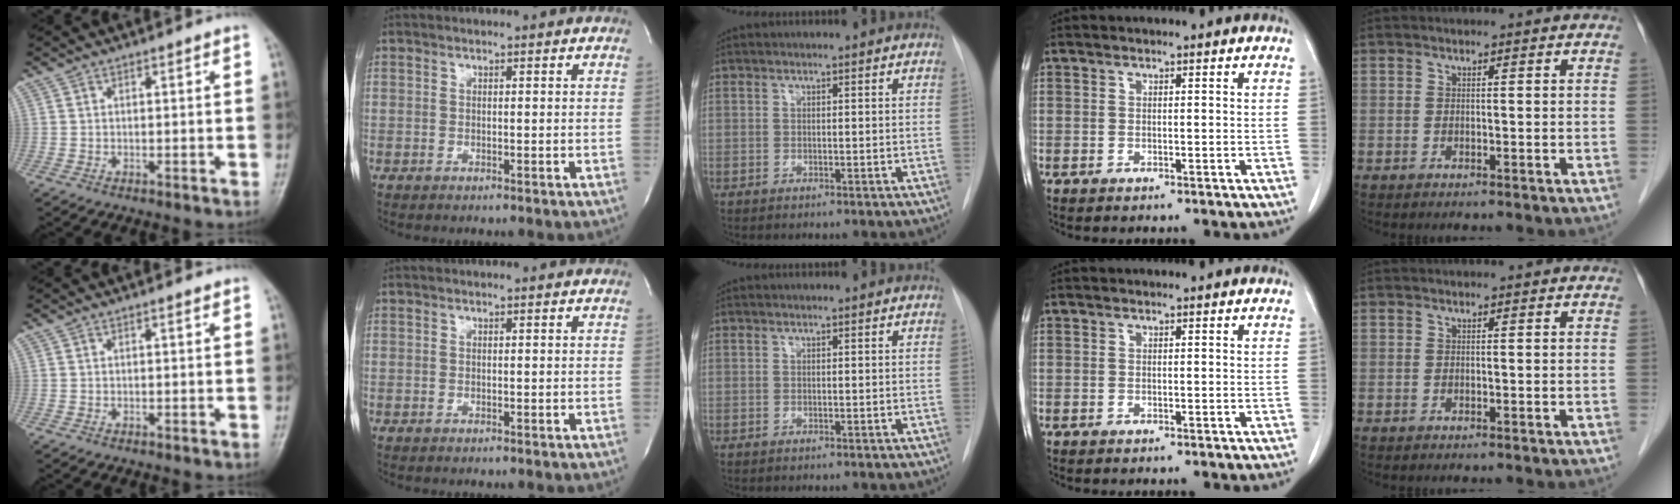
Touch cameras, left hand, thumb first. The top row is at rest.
{}